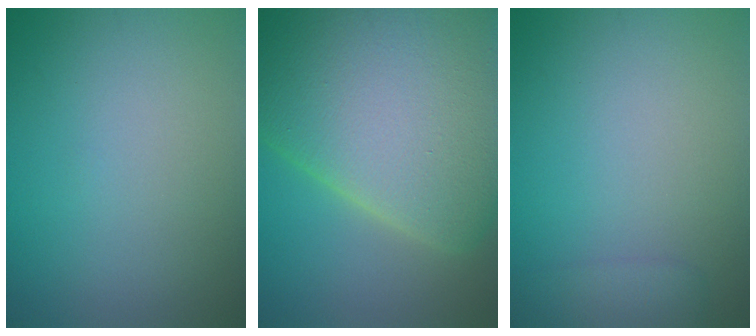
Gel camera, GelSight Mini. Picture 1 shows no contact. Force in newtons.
{"total": 16.4, "press": 16.4, "slide": 1.3}
{"total": 1.9, "press": 1.9, "slide": 0.1}